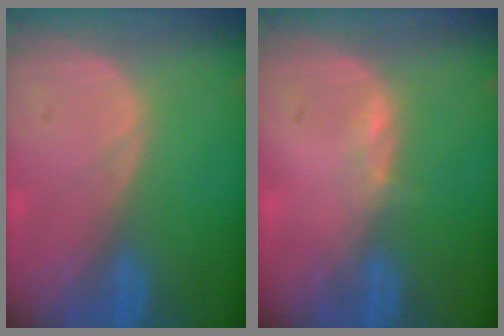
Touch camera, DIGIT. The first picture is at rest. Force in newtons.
{"total": 1.0, "press": 0.8, "slide": 0.5}